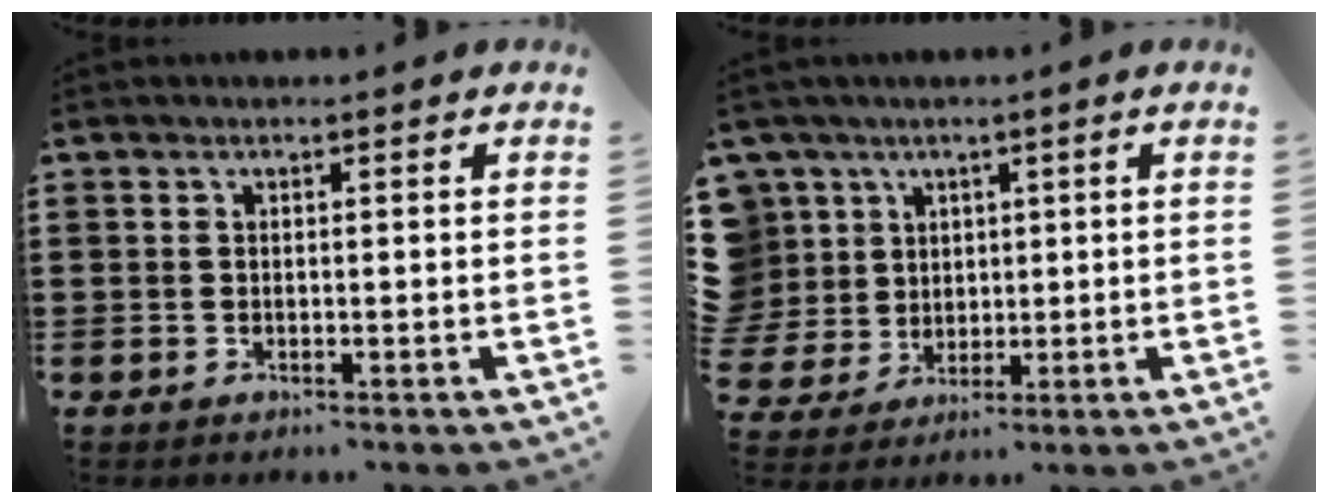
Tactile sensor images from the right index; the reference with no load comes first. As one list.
[{"total": 7.2, "force": [1.9, 6.9, 0.7], "torque": [-0.060, 0.012, 0.038]}]